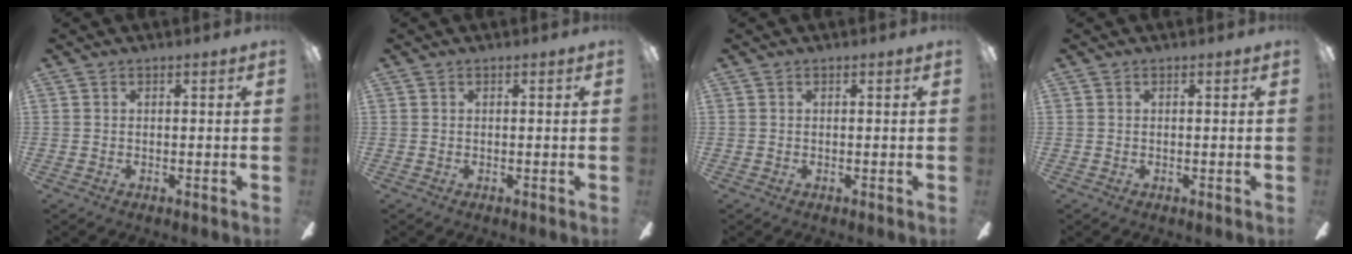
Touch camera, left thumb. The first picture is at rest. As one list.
[{"total": 0.0}, {"total": 0.0}, {"total": 0.0}]